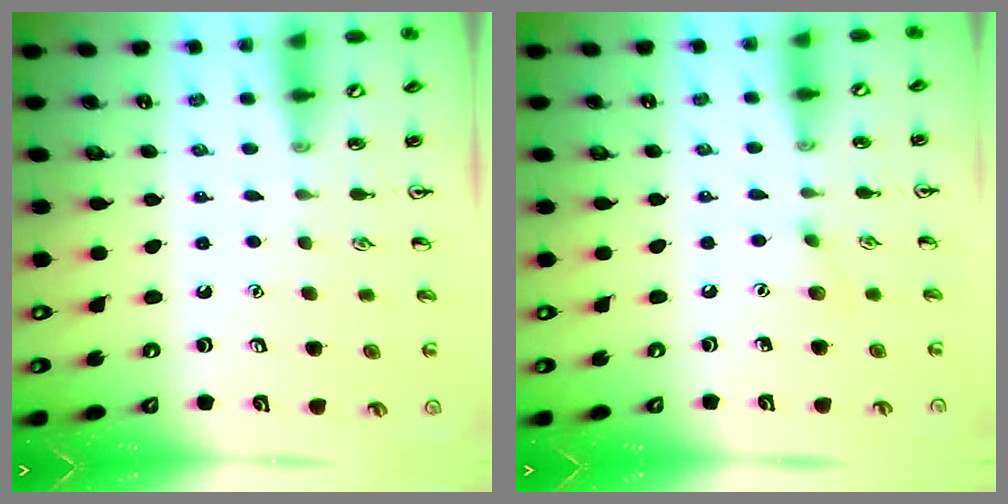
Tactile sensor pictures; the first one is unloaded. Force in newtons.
{"total": 5.7, "press": 5.5, "slide": 1.7}